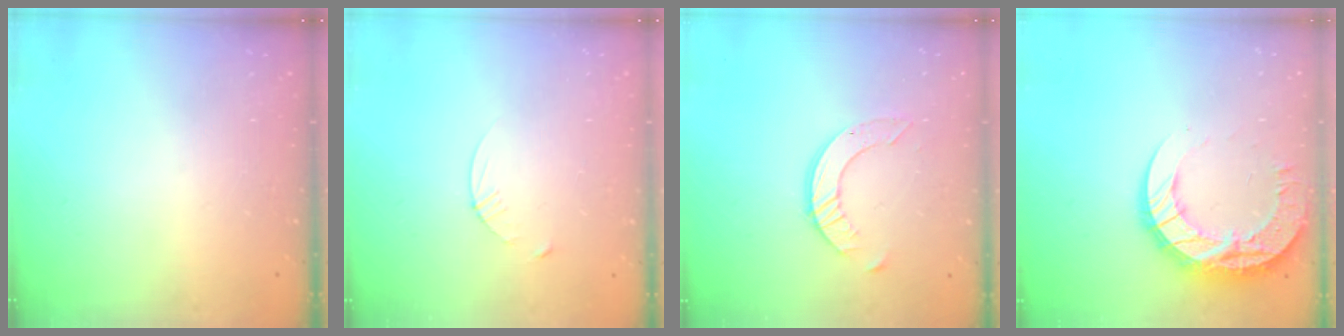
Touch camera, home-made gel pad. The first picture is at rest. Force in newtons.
{"total": 3.4, "press": 3.3, "slide": 0.3}
{"total": 8.0, "press": 7.9, "slide": 0.8}
{"total": 16.8, "press": 16.7, "slide": 1.7}